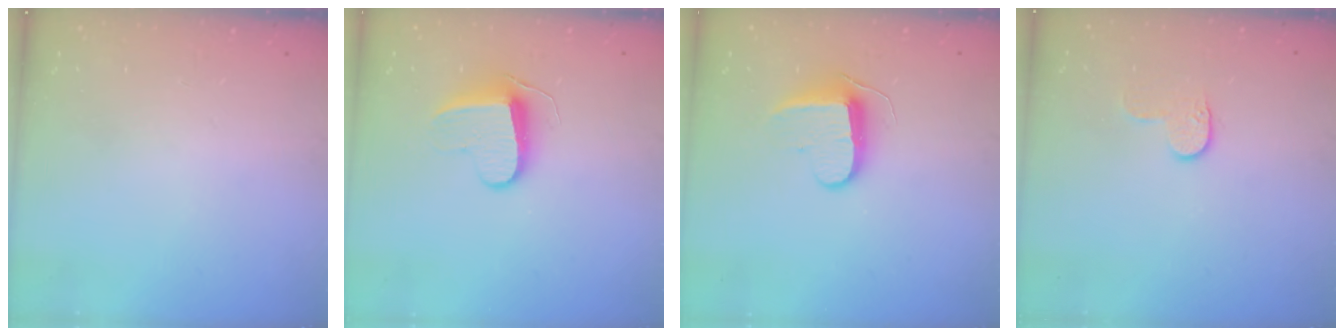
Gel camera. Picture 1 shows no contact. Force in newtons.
{"total": 9.0, "press": 9.0, "slide": 0.6}
{"total": 9.1, "press": 9.1, "slide": 0.3}
{"total": 4.6, "press": 4.6, "slide": 0.3}